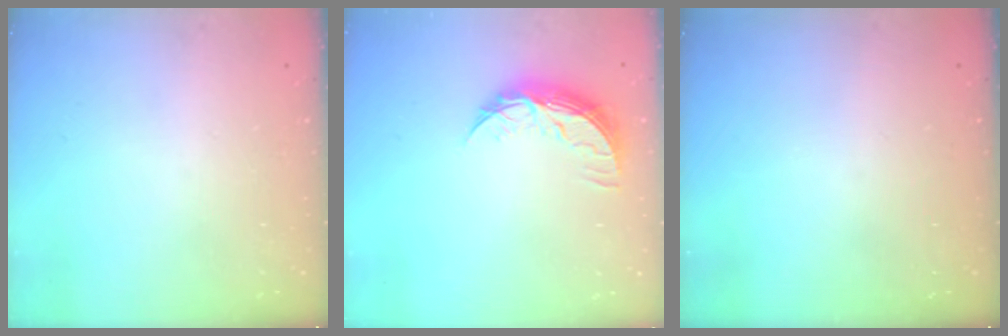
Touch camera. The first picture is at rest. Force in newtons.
{"total": 9.0, "press": 9.0, "slide": 0.5}
{"total": 0.0}